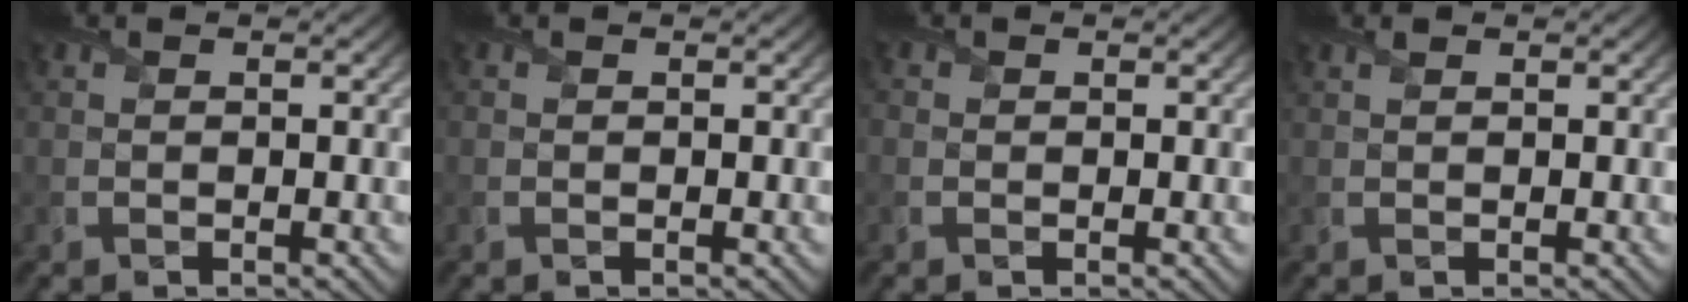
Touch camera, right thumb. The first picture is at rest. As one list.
[{"total": 0.5, "force": [-0.2, 0.5, 0.2], "torque": [-0.003, -0.005, -0.002]}, {"total": 1.1, "force": [-0.2, 1.0, 0.3], "torque": [-0.005, -0.004, -0.006]}, {"total": 0.0}]